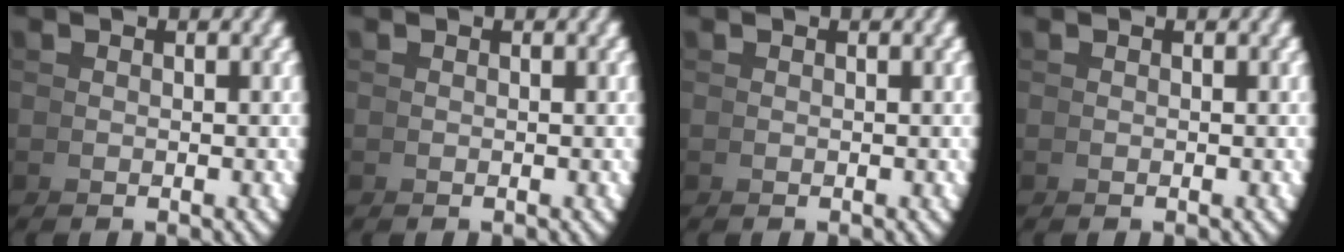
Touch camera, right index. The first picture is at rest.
{"total": 0.0}
{"total": 0.0}
{"total": 0.0}